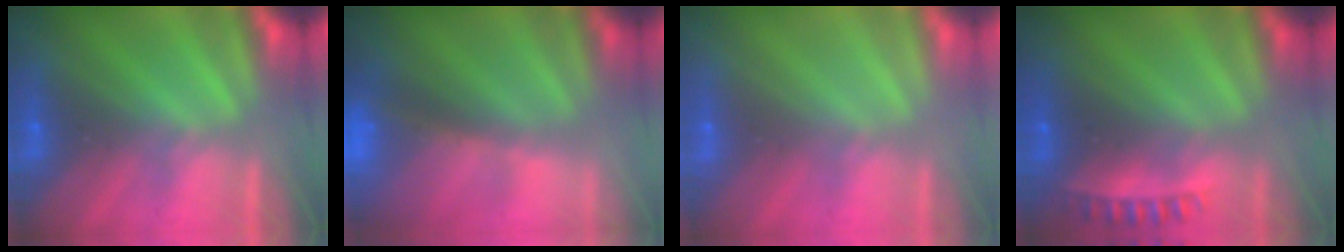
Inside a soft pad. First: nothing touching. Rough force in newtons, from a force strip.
{"total": 9.5}
{"total": 3.3}
{"total": 2.5}